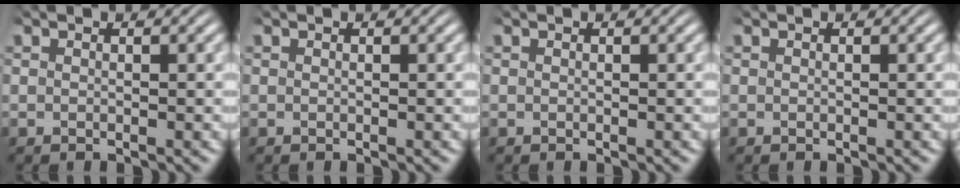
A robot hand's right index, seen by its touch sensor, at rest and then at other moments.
{"total": 0.0}
{"total": 0.0}
{"total": 0.0}